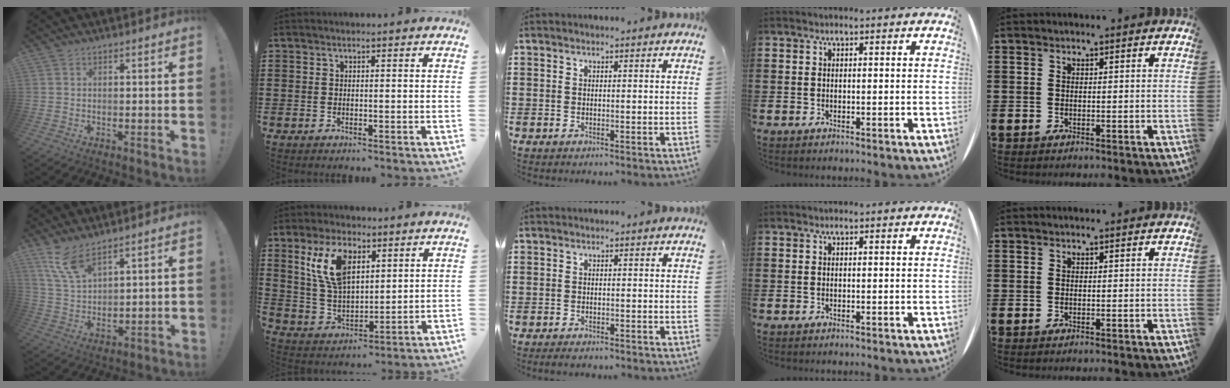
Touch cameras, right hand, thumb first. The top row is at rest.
{"thumb": {"total": 9.8, "force": [7.4, 3.1, 5.7], "torque": [-0.118, -0.035, 0.142]}, "index": {"total": 10.1, "force": [5.0, 5.7, 6.7], "torque": [-0.158, 0.012, 0.093]}, "middle": {"total": 0.8, "force": [-0.8, 0.1, 0.2], "torque": [-0.007, -0.003, -0.014]}}